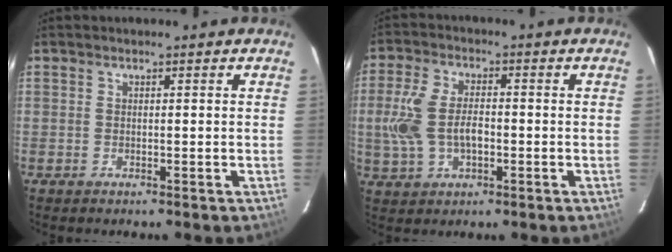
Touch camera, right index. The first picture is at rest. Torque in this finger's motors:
{"motor_torque": [0.39, -0.13, 0.63, 0.15]}